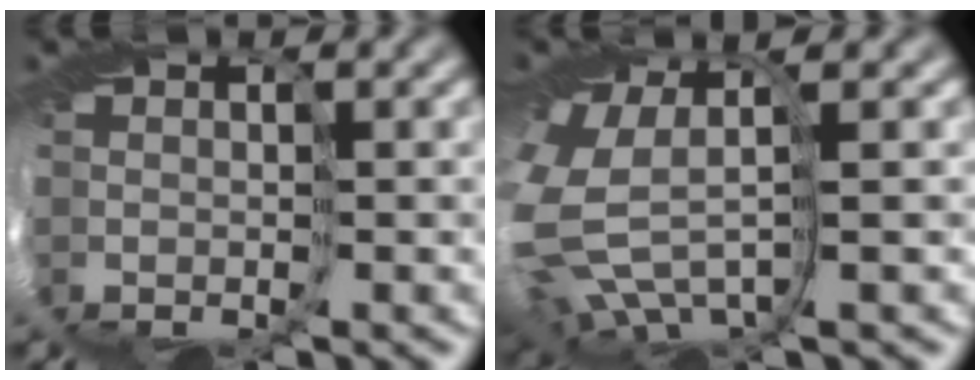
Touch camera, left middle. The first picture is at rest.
{"total": 7.5, "force": [-0.3, 5.1, 5.5], "torque": [-0.170, -0.036, 0.022]}